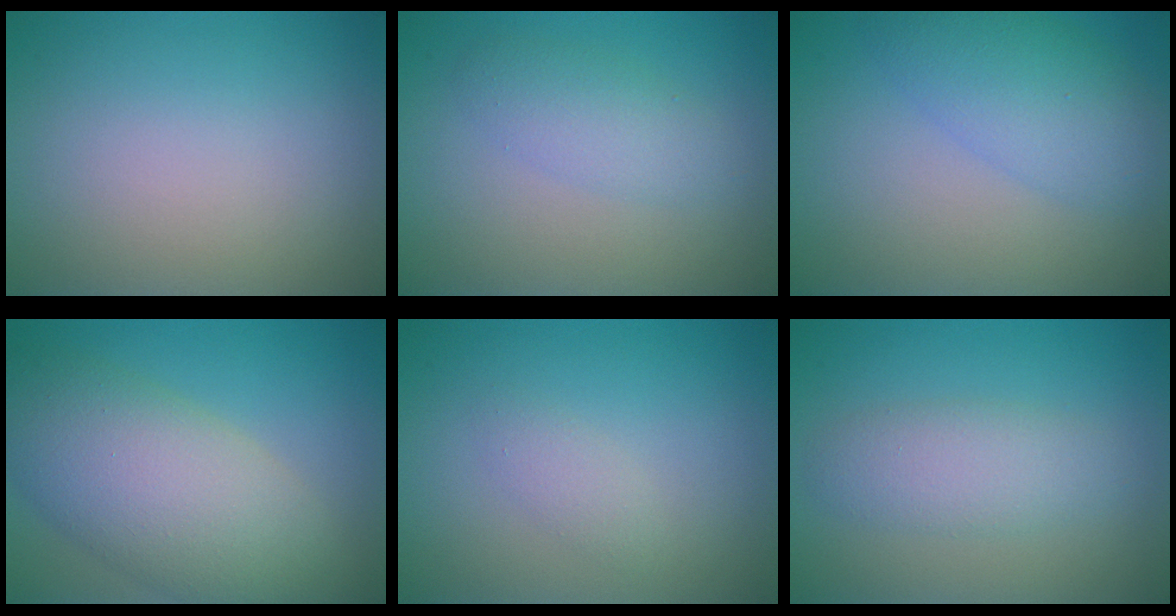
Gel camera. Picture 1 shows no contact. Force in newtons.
{"total": 2.4, "press": 2.4, "slide": 0.1}
{"total": 4.5, "press": 4.5, "slide": 0.2}
{"total": 9.1, "press": 9.1, "slide": 0.3}
{"total": 1.2, "press": 1.2, "slide": 0.0}
{"total": 3.3, "press": 3.3, "slide": 0.0}